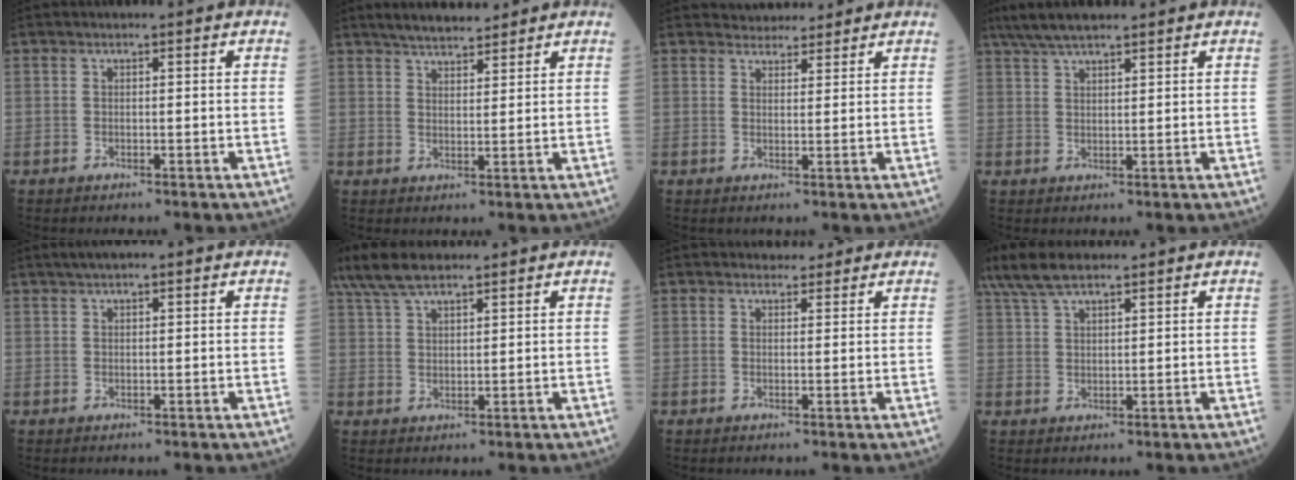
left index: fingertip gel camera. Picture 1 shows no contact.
{"total": 6.0, "force": [5.4, 1.4, 2.3], "torque": [-0.041, 0.017, 0.094]}
{"total": 3.8, "force": [3.6, 1.2, 0.2], "torque": [-0.001, 0.015, 0.051]}
{"total": 6.7, "force": [5.5, 1.0, 3.8], "torque": [-0.071, 0.029, 0.099]}
{"total": 3.0, "force": [2.2, 0.6, 2.0], "torque": [-0.035, 0.021, 0.037]}
{"total": 8.4, "force": [6.7, 2.1, 4.6], "torque": [-0.104, 0.023, 0.131]}
{"total": 1.7, "force": [1.4, 0.9, 0.1], "torque": [-0.001, 0.005, 0.017]}
{"total": 8.0, "force": [6.3, 1.9, 4.5], "torque": [-0.103, 0.024, 0.124]}